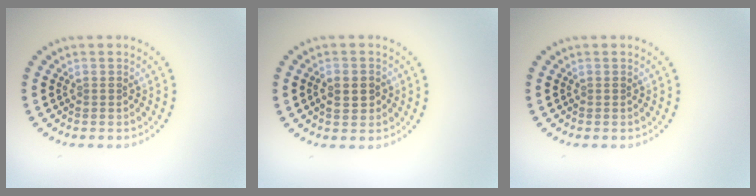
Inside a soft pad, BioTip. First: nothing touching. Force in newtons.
{"total": 2.5, "press": 2.5, "slide": 0.2}
{"total": 0.0}